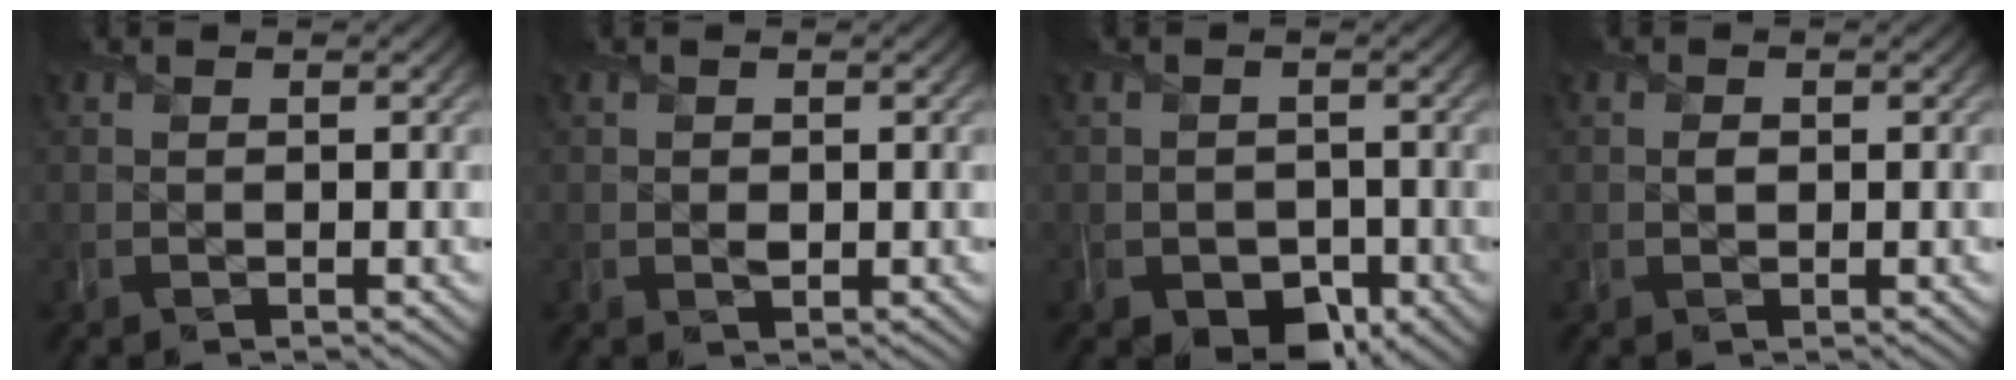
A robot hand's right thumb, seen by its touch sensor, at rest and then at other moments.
{"total": 0.8, "force": [0.0, 0.8, 0.4], "torque": [-0.008, -0.004, 0.000]}
{"total": 4.6, "force": [-1.9, 3.4, 2.3], "torque": [-0.033, -0.014, -0.028]}
{"total": 0.8, "force": [0.0, 0.7, 0.4], "torque": [-0.007, -0.002, 0.000]}